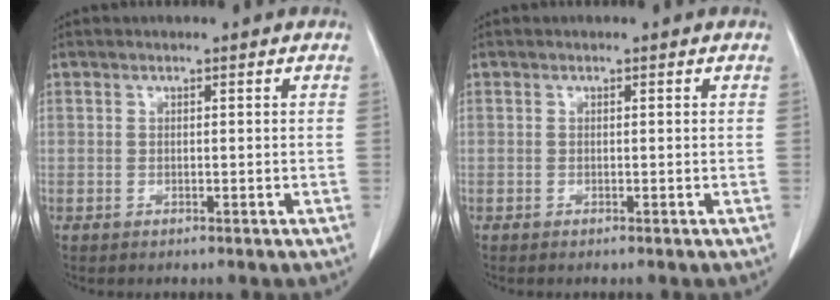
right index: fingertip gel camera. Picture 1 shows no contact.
{"total": 0.0}